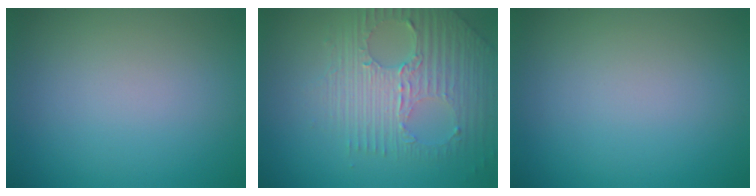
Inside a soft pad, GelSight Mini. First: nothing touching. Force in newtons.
{"total": 7.1, "press": 4.7, "slide": 5.3}
{"total": 0.0}